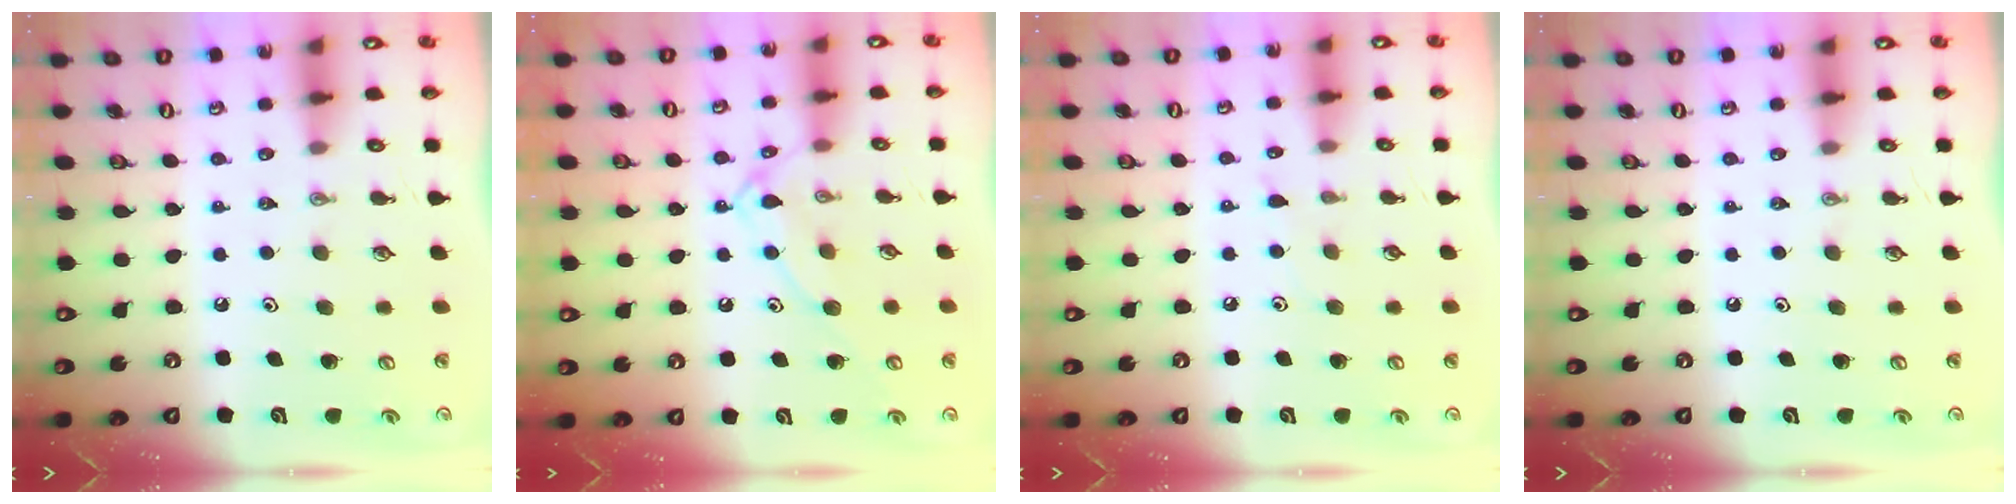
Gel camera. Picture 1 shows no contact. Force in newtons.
{"total": 10.3, "press": 10.3, "slide": 0.1}
{"total": 3.9, "press": 3.8, "slide": 0.5}
{"total": 0.0}